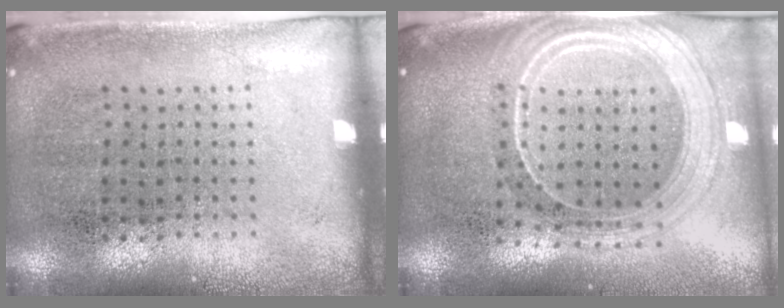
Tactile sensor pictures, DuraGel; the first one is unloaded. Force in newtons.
{"total": 2.3, "press": 2.0, "slide": 1.1}